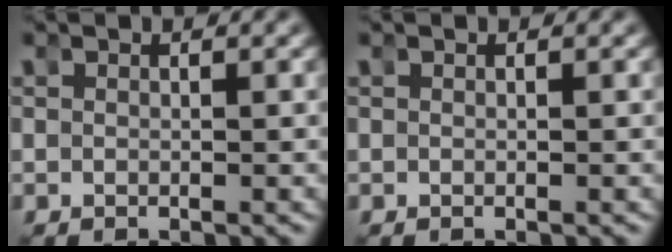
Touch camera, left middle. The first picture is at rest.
{"total": 0.0}